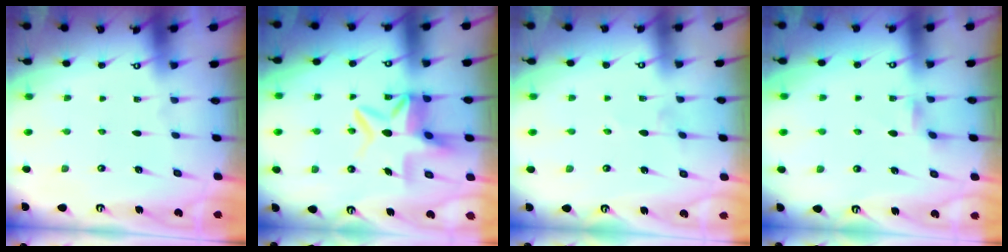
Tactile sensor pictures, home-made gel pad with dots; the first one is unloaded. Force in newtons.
{"total": 9.0, "press": 8.9, "slide": 1.3}
{"total": 0.0}
{"total": 2.1, "press": 2.1, "slide": 0.3}